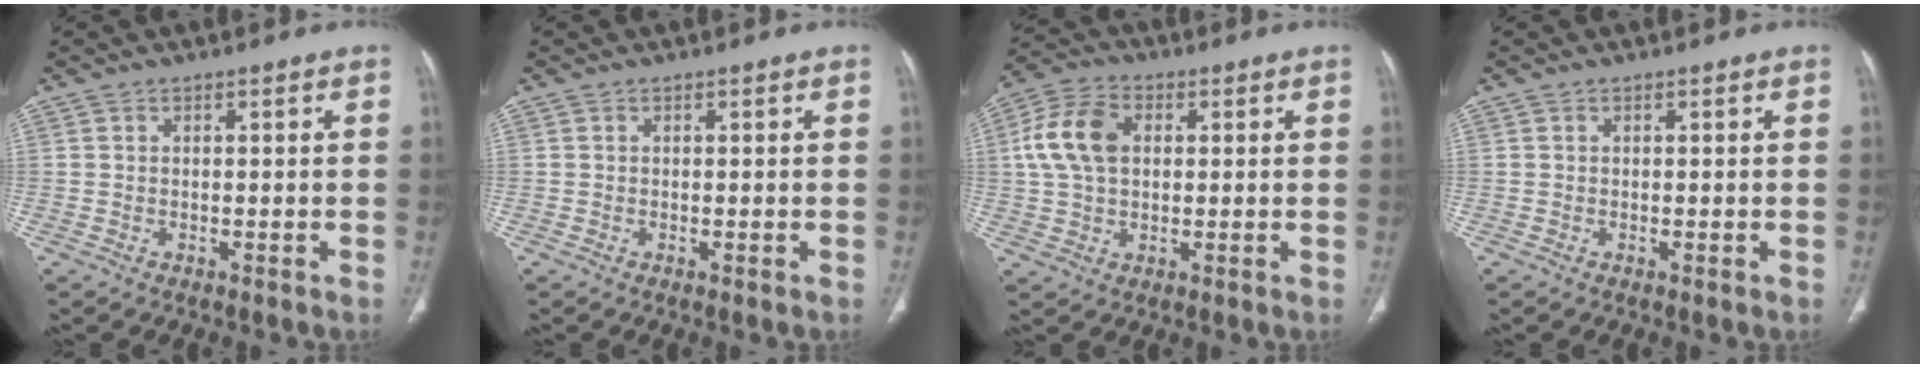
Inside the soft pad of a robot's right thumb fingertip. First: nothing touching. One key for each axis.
{"total": 0.0}
{"total": 10.7, "fx": 1.9, "fy": 7.2, "fz": 7.7, "tx": -0.151, "ty": 0.017, "tz": 0.032}
{"total": 0.0}